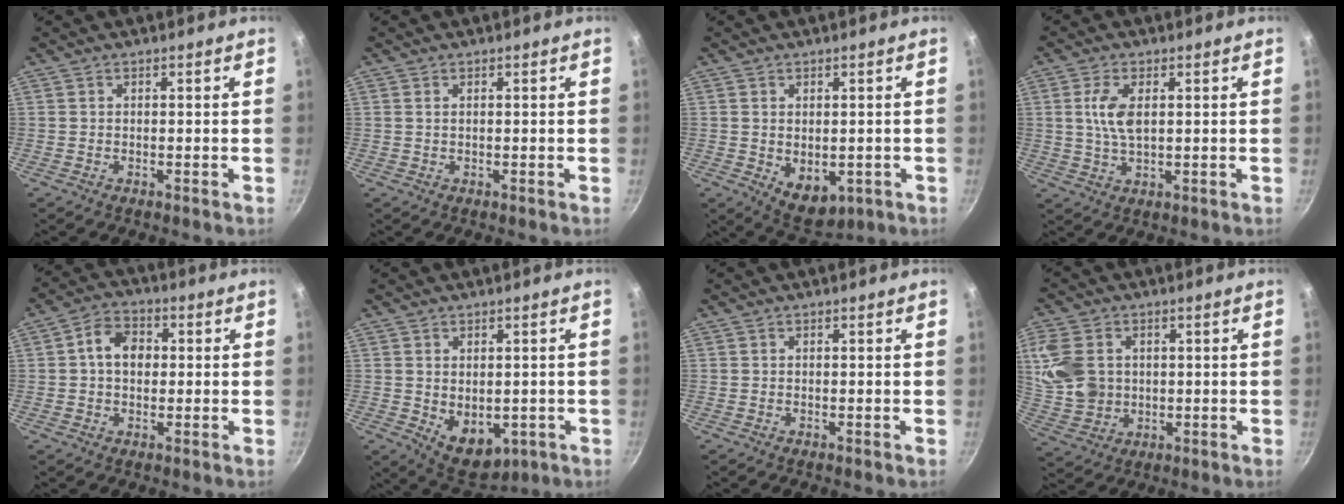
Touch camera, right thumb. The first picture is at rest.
{"total": 0.6, "force": [0.2, 0.3, 0.5], "torque": [-0.009, 0.001, 0.004]}
{"total": 7.1, "force": [-1.0, 4.7, 5.2], "torque": [-0.061, -0.010, 0.002]}
{"total": 6.2, "force": [1.3, 3.0, 5.3], "torque": [-0.104, -0.002, 0.025]}
{"total": 7.3, "force": [0.7, 5.5, 4.8], "torque": [-0.056, 0.017, 0.000]}
{"total": 8.3, "force": [-1.0, 5.7, 6.0], "torque": [-0.068, -0.012, 0.006]}
{"total": 0.0}
{"total": 12.0, "force": [2.0, 9.4, 7.2], "torque": [-0.141, -0.007, 0.047]}